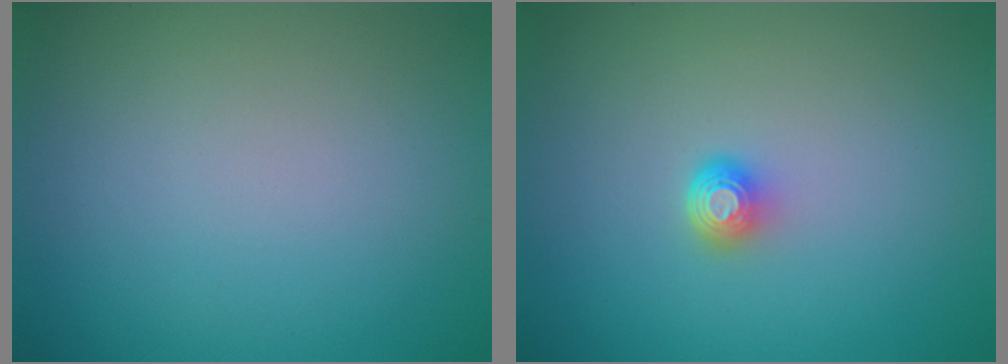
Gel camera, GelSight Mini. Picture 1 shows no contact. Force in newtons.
{"total": 1.6, "press": 1.2, "slide": 1.1}